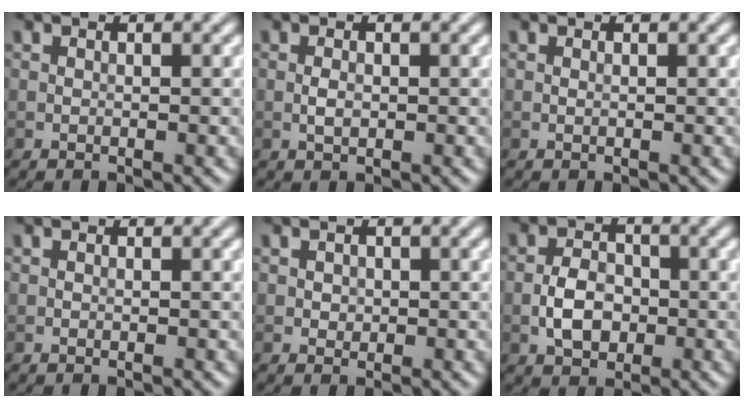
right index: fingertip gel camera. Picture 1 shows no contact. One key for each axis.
{"total": 1.1, "fx": -0.1, "fy": 0.6, "fz": 0.9, "tx": -0.019, "ty": 0.001, "tz": -0.004}
{"total": 0.0}
{"total": 0.0}
{"total": 0.7, "fx": 0.2, "fy": 0.6, "fz": 0.2, "tx": -0.002, "ty": -0.003, "tz": 0.004}
{"total": 3.5, "fx": -0.9, "fy": 2.4, "fz": 2.4, "tx": -0.038, "ty": 0.004, "tz": -0.020}